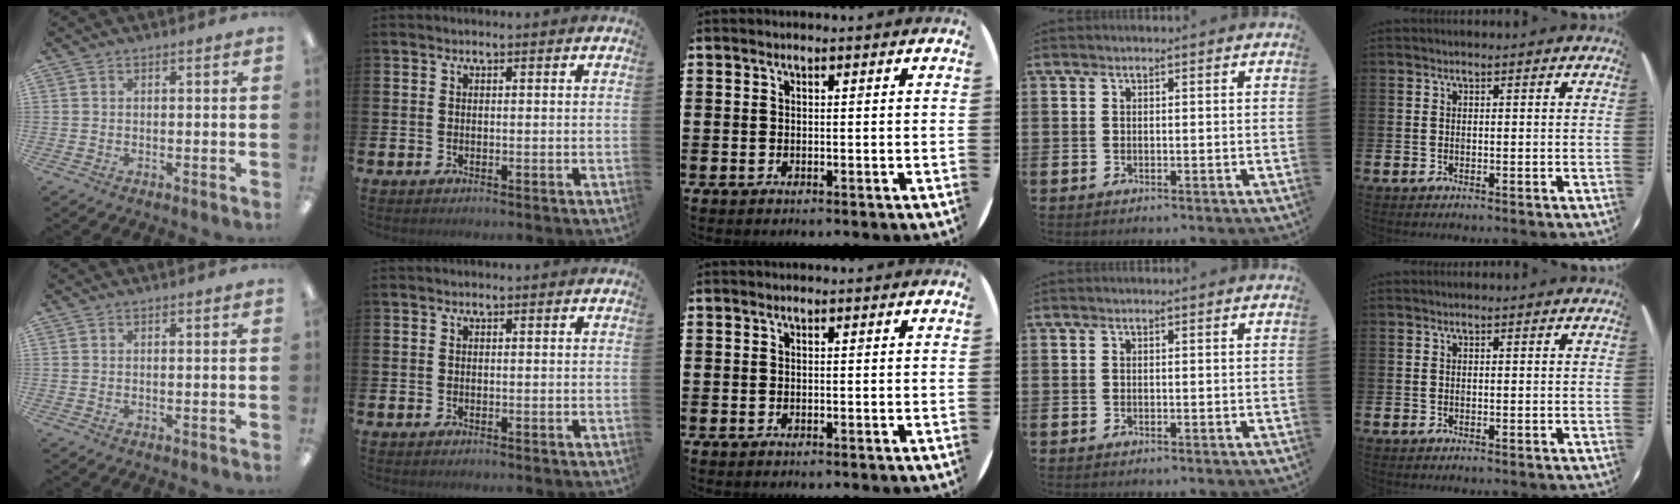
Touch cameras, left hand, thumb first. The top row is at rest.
{}